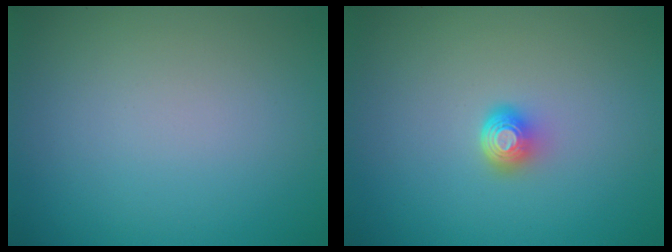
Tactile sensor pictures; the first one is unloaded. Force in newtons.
{"total": 2.0, "press": 1.3, "slide": 1.5}